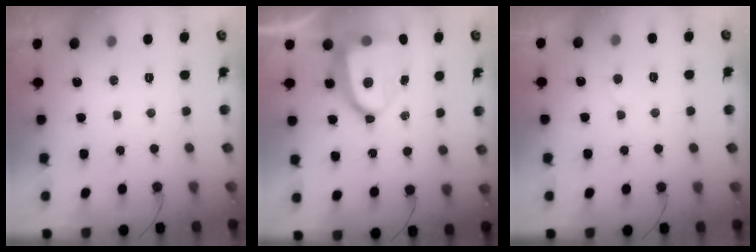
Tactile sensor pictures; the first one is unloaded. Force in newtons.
{"total": 13.0, "press": 12.9, "slide": 1.8}
{"total": 3.8, "press": 3.8, "slide": 0.3}